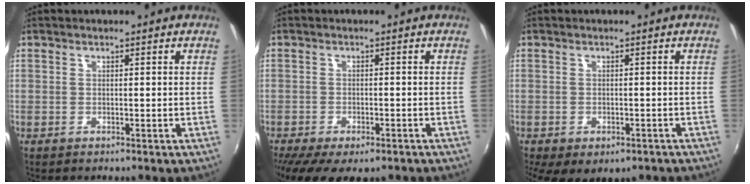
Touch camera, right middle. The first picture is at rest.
{"total": 9.8, "force": [-6.8, 3.7, 5.9], "torque": [-0.133, -0.038, -0.105]}
{"total": 8.0, "force": [-4.8, 4.3, 4.8], "torque": [-0.104, -0.035, -0.059]}